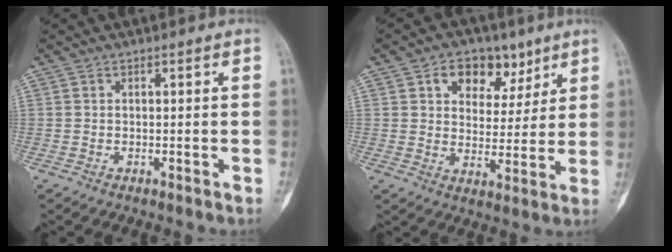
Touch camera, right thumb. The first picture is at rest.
{"total": 10.3, "force": [5.5, 7.1, 5.1], "torque": [-0.031, -0.019, 0.082]}